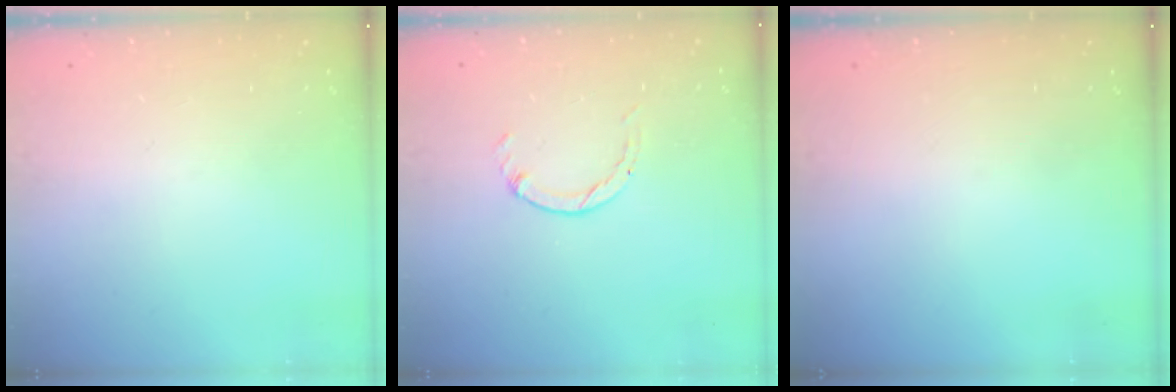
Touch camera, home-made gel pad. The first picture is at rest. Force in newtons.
{"total": 0.0}
{"total": 0.0}